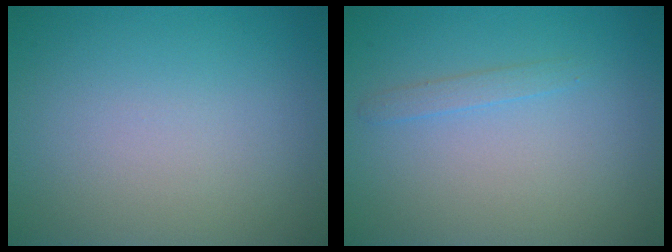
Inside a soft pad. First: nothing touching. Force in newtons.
{"total": 1.0, "press": 1.0, "slide": 0.0}